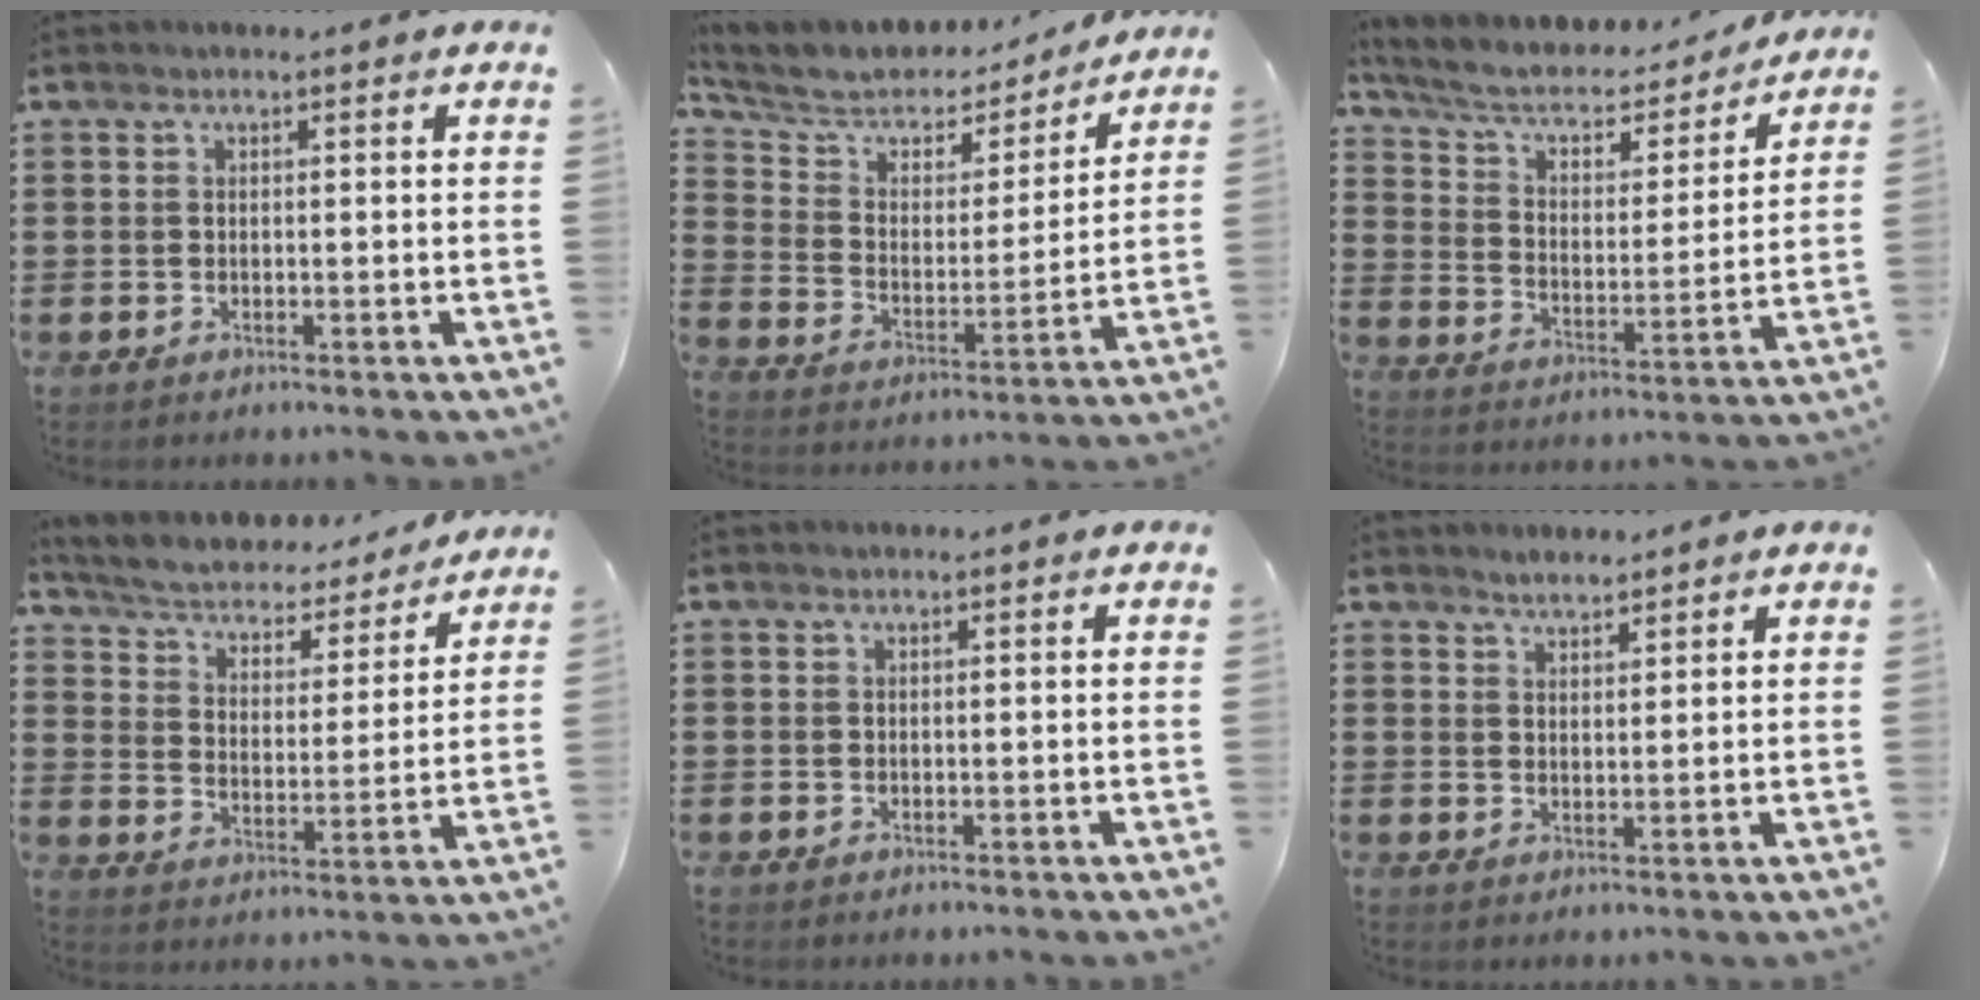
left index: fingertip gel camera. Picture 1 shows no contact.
{"total": 6.2, "force": [5.0, 3.0, 2.0], "torque": [-0.073, -0.033, 0.083]}
{"total": 5.4, "force": [3.8, 2.6, 2.8], "torque": [-0.075, -0.023, 0.059]}
{"total": 3.7, "force": [3.6, 0.7, 0.9], "torque": [-0.040, -0.029, 0.052]}
{"total": 0.0}
{"total": 1.9, "force": [1.8, 0.3, 0.1], "torque": [-0.007, 0.002, 0.037]}